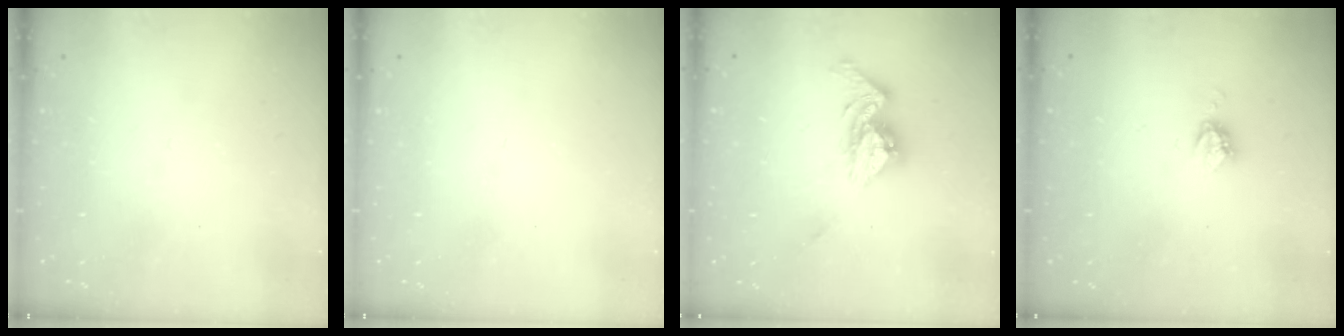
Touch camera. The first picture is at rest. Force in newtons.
{"total": 0.0}
{"total": 11.2, "press": 11.1, "slide": 0.9}
{"total": 4.4, "press": 4.4, "slide": 0.1}